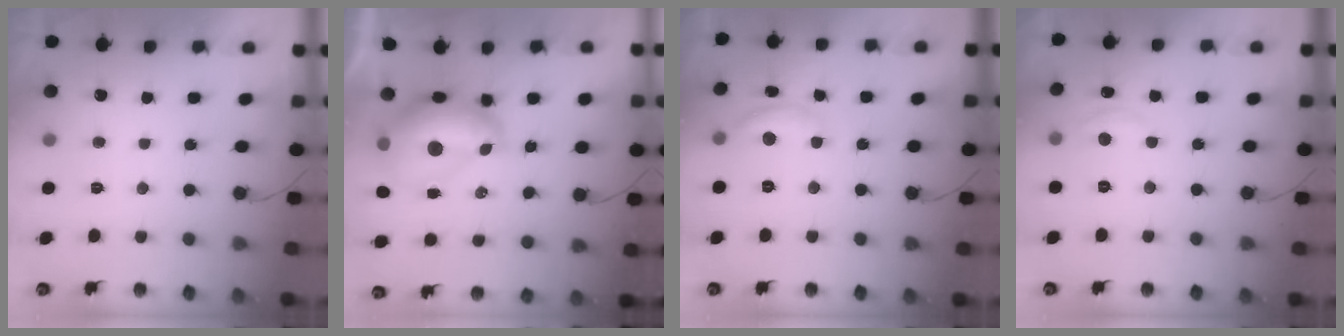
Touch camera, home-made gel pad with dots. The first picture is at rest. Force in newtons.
{"total": 12.0, "press": 11.9, "slide": 1.0}
{"total": 8.6, "press": 8.6, "slide": 0.3}
{"total": 3.8, "press": 3.8, "slide": 0.4}